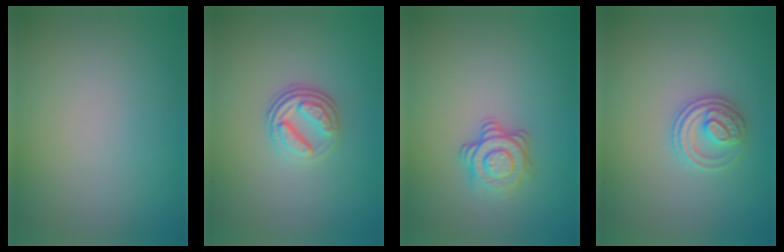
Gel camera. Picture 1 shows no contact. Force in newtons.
{"total": 3.6, "press": 2.5, "slide": 2.5}
{"total": 3.0, "press": 2.7, "slide": 1.3}
{"total": 2.7, "press": 2.6, "slide": 0.7}